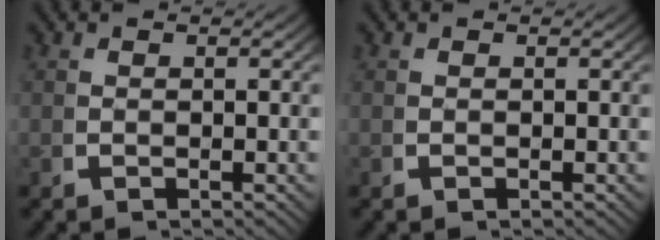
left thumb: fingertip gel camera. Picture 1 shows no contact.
{"total": 0.0}